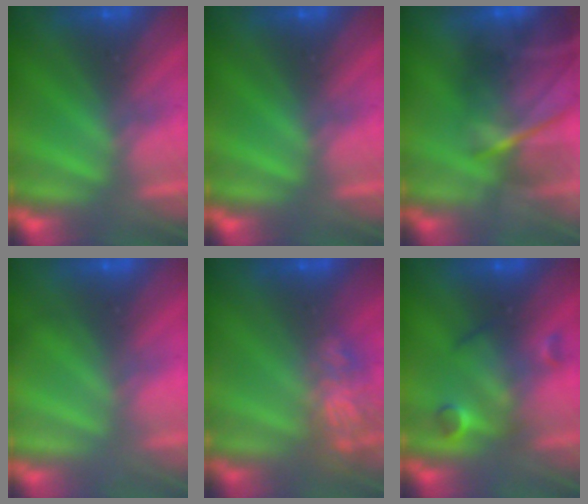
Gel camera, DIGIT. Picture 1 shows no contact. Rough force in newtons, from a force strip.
{"total": 0.0}
{"total": 7.4}
{"total": 2.0}
{"total": 8.1}
{"total": 2.5}